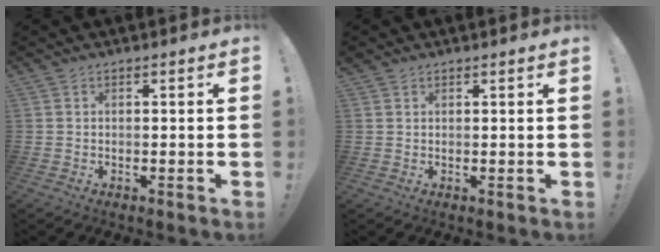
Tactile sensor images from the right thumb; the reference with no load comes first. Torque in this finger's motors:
{"motor_torque": [0.04, 0.15, 0.21, 0.22, 0.16]}